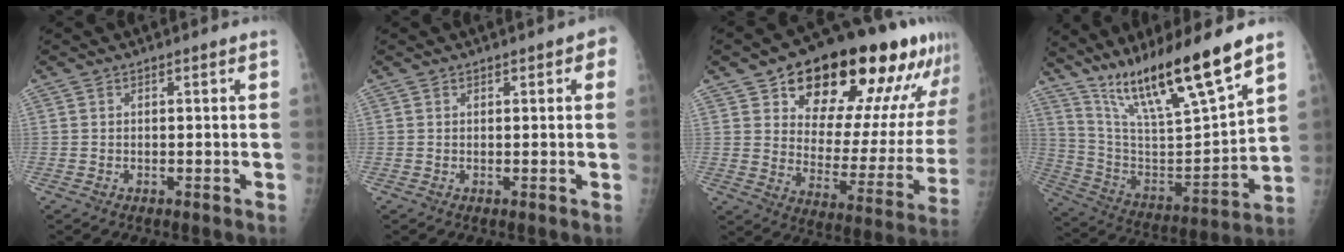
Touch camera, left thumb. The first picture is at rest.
{"total": 2.2, "force": [1.0, 1.2, 1.6], "torque": [-0.001, 0.002, 0.007]}
{"total": 27.2, "force": [16.7, 12.4, 17.5], "torque": [-0.207, -0.046, 0.241]}
{"total": 22.2, "force": [15.6, 3.0, 15.5], "torque": [-0.248, -0.060, 0.287]}